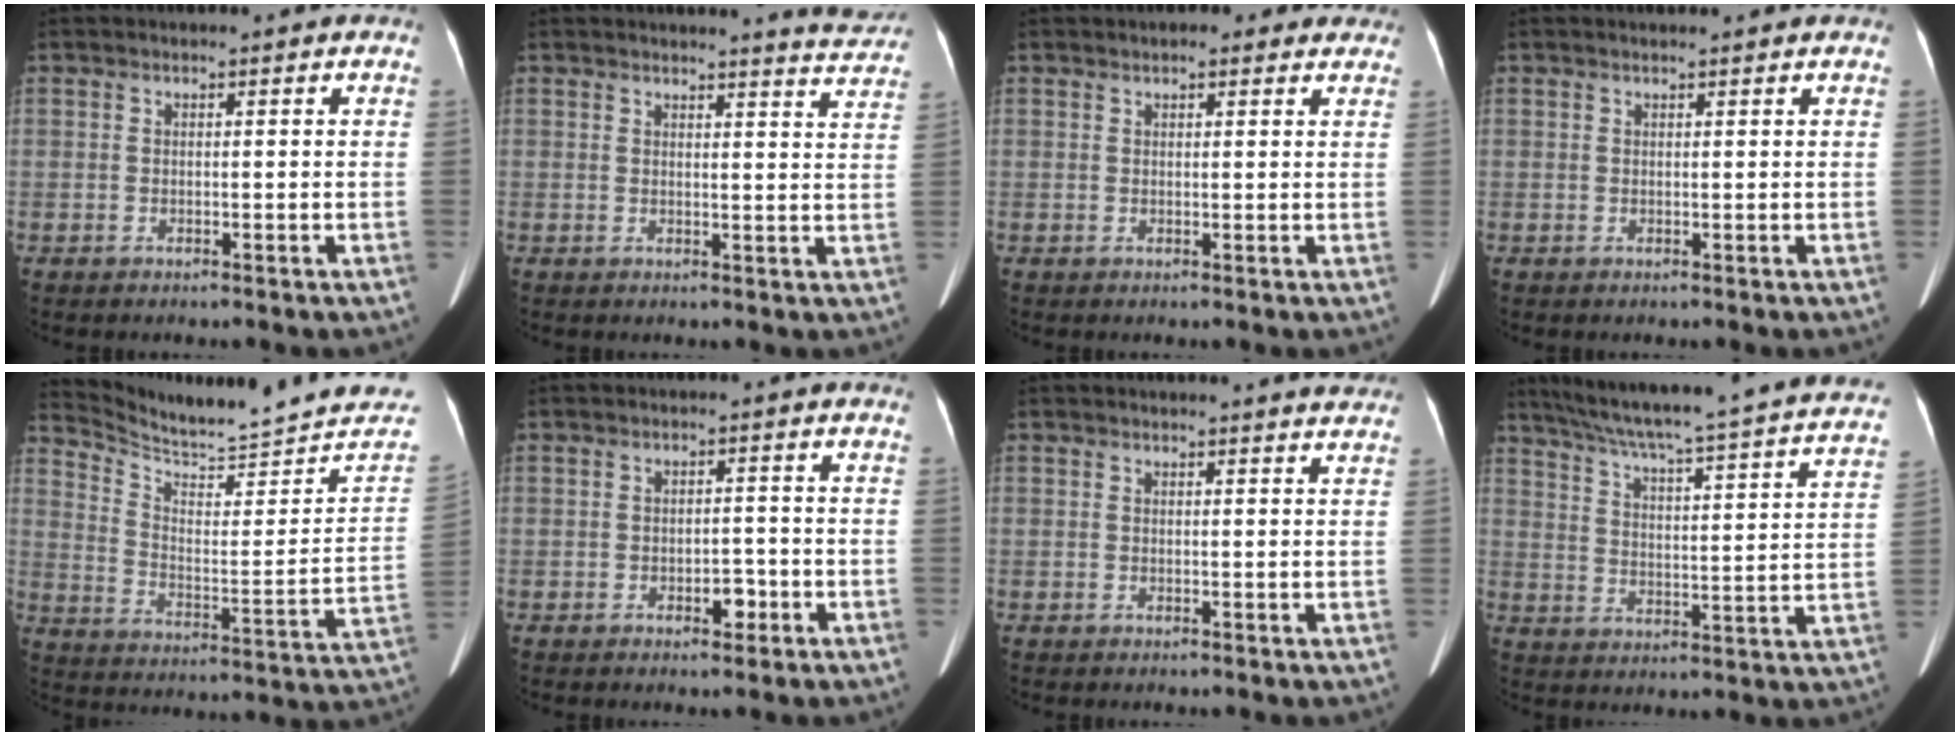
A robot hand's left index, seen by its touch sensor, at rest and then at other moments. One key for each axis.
{"total": 6.4, "fx": 6.3, "fy": -0.1, "fz": 0.5, "tx": -0.007, "ty": -0.030, "tz": 0.054}
{"total": 4.7, "fx": 3.8, "fy": 1.8, "fz": 2.0, "tx": -0.012, "ty": 0.020, "tz": 0.044}
{"total": 2.2, "fx": 2.0, "fy": 0.0, "fz": 0.8, "tx": -0.011, "ty": 0.015, "tz": 0.028}
{"total": 20.8, "fx": 19.8, "fy": 0.6, "fz": 6.3, "tx": -0.108, "ty": -0.095, "tz": 0.274}
{"total": 2.3, "fx": -1.1, "fy": 1.3, "fz": 1.6, "tx": -0.020, "ty": 0.004, "tz": -0.011}
{"total": 5.2, "fx": 5.0, "fy": 0.0, "fz": 1.3, "tx": -0.014, "ty": 0.002, "tz": 0.040}
{"total": 29.2, "fx": 25.6, "fy": 1.0, "fz": 13.9, "tx": -0.223, "ty": -0.048, "tz": 0.326}